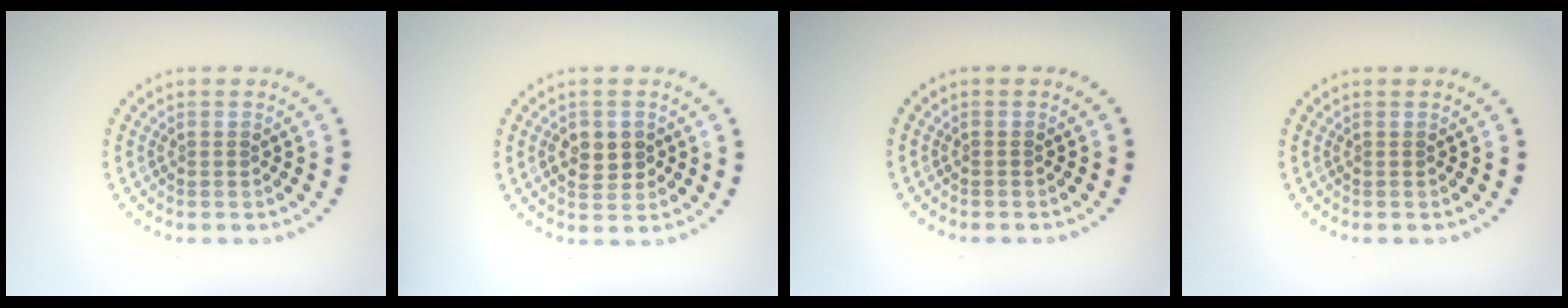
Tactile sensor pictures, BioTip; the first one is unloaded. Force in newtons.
{"total": 2.8, "press": 2.8, "slide": 0.3}
{"total": 0.0}
{"total": 0.0}